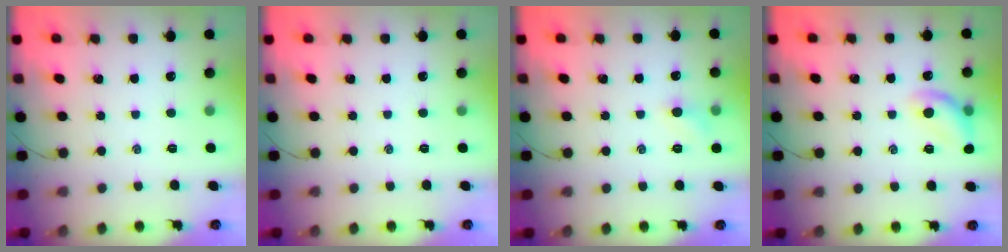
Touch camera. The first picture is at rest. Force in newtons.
{"total": 0.0}
{"total": 5.4, "press": 5.1, "slide": 1.5}
{"total": 10.9, "press": 10.7, "slide": 2.1}